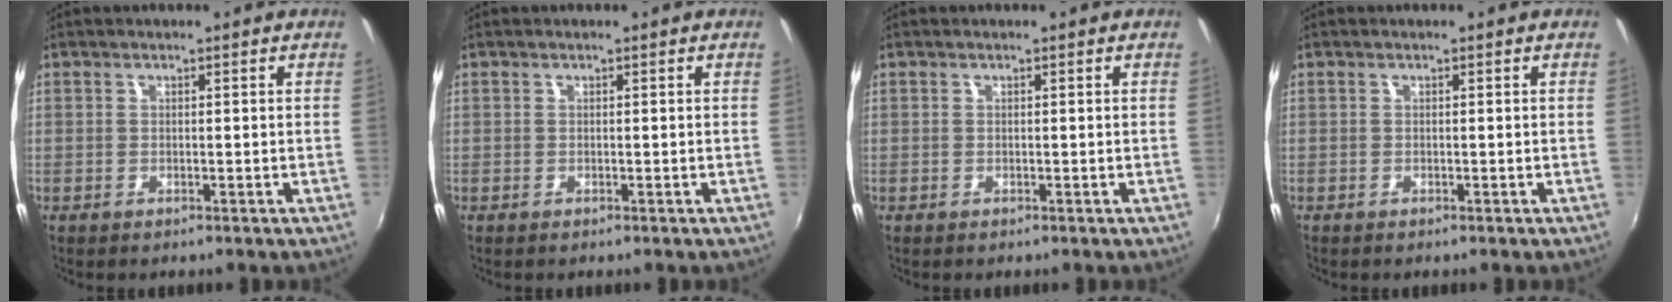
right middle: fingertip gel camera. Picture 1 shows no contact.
{"total": 0.0}
{"total": 0.0}
{"total": 0.0}